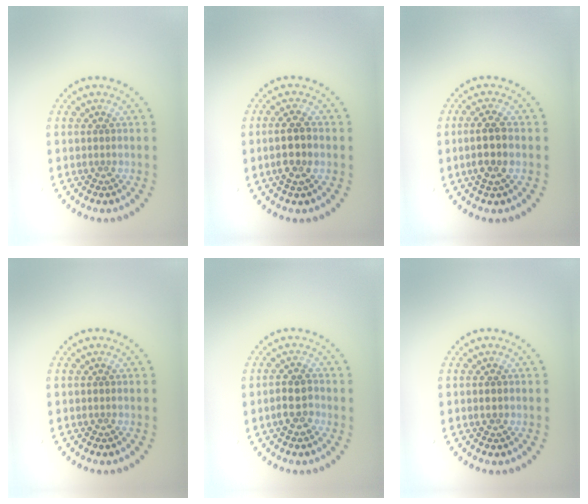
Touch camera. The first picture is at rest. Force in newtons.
{"total": 2.8, "press": 2.7, "slide": 0.8}
{"total": 2.9, "press": 2.7, "slide": 0.9}
{"total": 0.0}
{"total": 2.3, "press": 2.2, "slide": 0.7}
{"total": 1.2, "press": 1.2, "slide": 0.1}